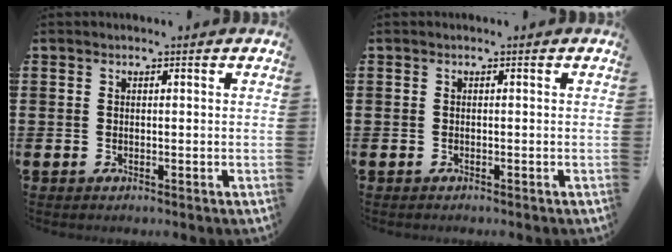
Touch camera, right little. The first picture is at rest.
{"total": 0.0}